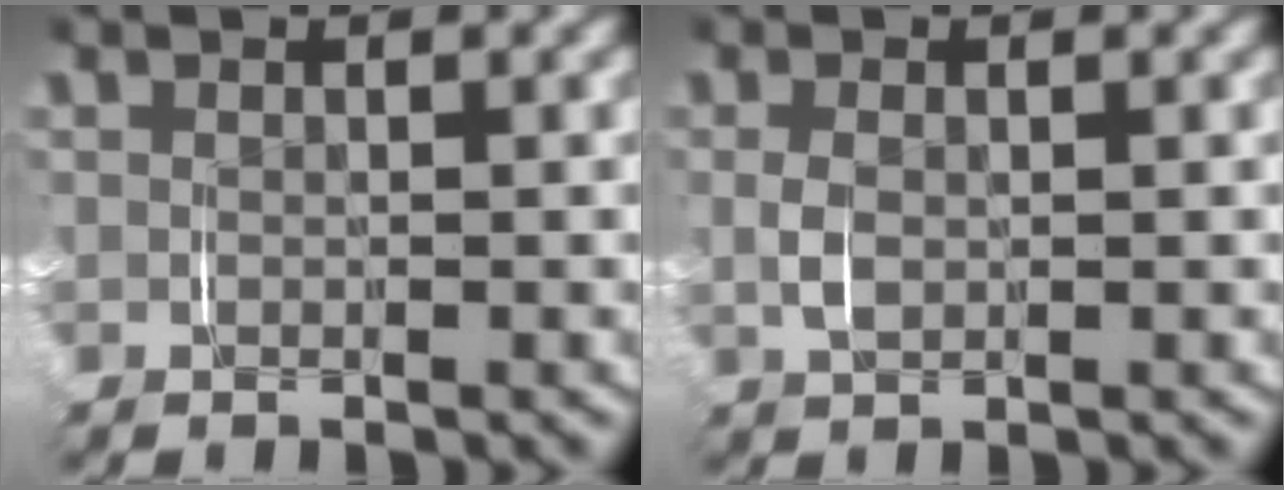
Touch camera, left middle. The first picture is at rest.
{"total": 1.0, "force": [-0.1, 0.1, 0.9], "torque": [-0.021, -0.005, 0.004]}